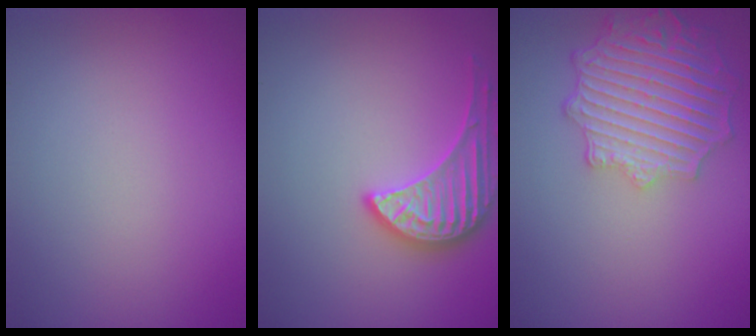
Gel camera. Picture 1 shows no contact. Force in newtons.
{"total": 3.2, "press": 3.2, "slide": 0.5}
{"total": 6.3, "press": 5.2, "slide": 3.6}